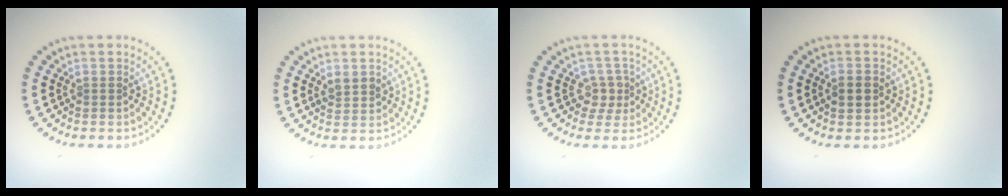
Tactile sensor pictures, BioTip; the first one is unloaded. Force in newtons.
{"total": 1.7, "press": 1.6, "slide": 0.3}
{"total": 1.8, "press": 1.5, "slide": 1.1}
{"total": 1.7, "press": 1.7, "slide": 0.2}